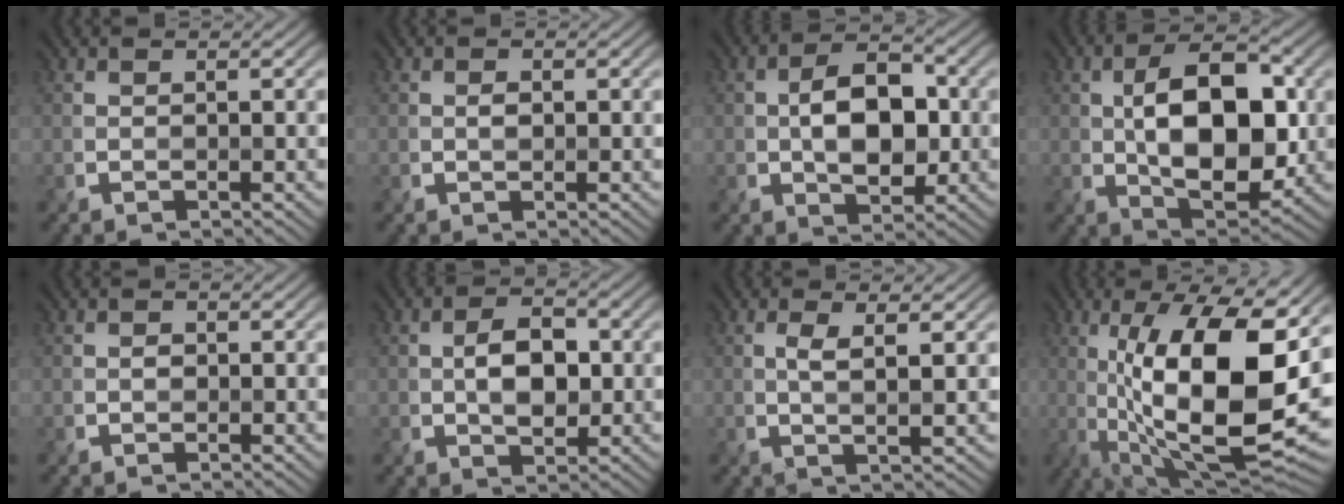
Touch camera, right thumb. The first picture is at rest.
{"total": 0.9, "force": [0.0, 0.5, 0.7], "torque": [-0.013, 0.001, 0.001]}
{"total": 7.6, "force": [-0.4, 4.7, 5.9], "torque": [-0.100, 0.000, -0.009]}
{"total": 12.4, "force": [0.2, 6.9, 10.3], "torque": [-0.165, -0.002, 0.008]}
{"total": 0.8, "force": [-0.2, 0.6, 0.4], "torque": [-0.006, -0.001, -0.003]}
{"total": 5.3, "force": [-0.1, 3.3, 4.2], "torque": [-0.073, -0.001, 0.000]}
{"total": 3.3, "force": [0.8, 0.7, 3.2], "torque": [-0.064, -0.001, 0.018]}
{"total": 17.7, "force": [0.4, 6.3, 16.6], "torque": [-0.264, 0.004, 0.006]}